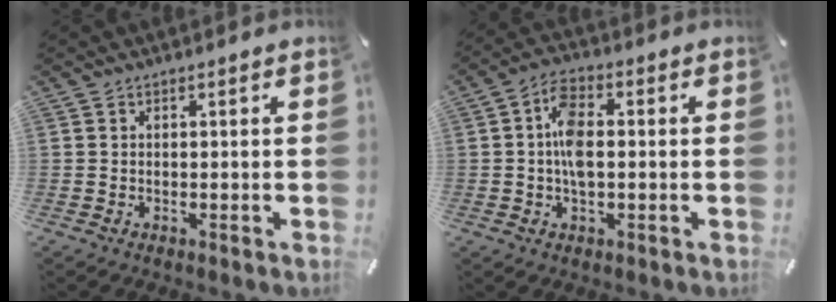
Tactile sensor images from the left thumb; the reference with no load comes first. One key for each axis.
{"total": 7.5, "fx": -0.1, "fy": 4.0, "fz": 6.4, "tx": -0.126, "ty": 0.003, "tz": -0.005}